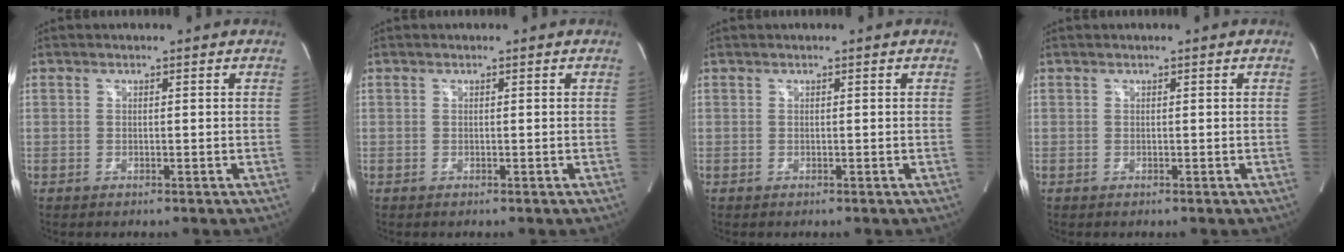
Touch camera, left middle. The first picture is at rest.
{"total": 0.0}
{"total": 0.0}
{"total": 0.0}